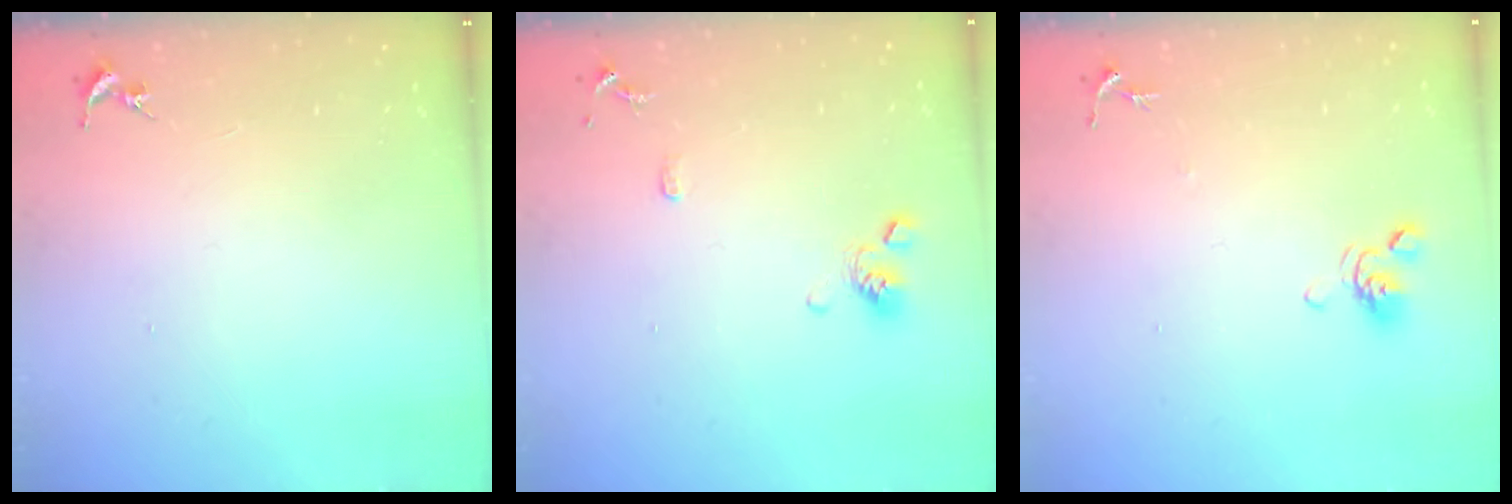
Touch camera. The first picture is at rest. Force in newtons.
{"total": 9.1, "press": 8.9, "slide": 1.9}
{"total": 6.9, "press": 6.7, "slide": 1.6}